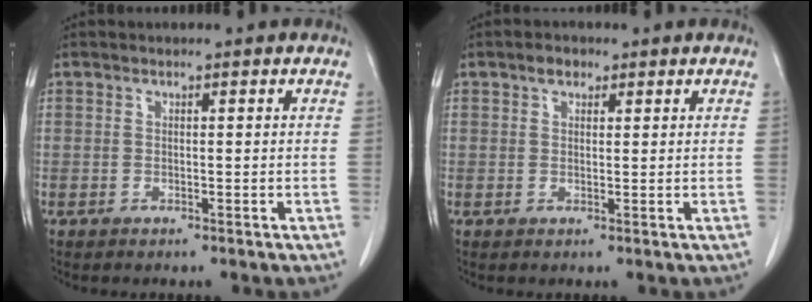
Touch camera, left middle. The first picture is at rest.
{"total": 1.9, "force": [1.2, 1.1, 0.9], "torque": [-0.017, 0.006, 0.018]}